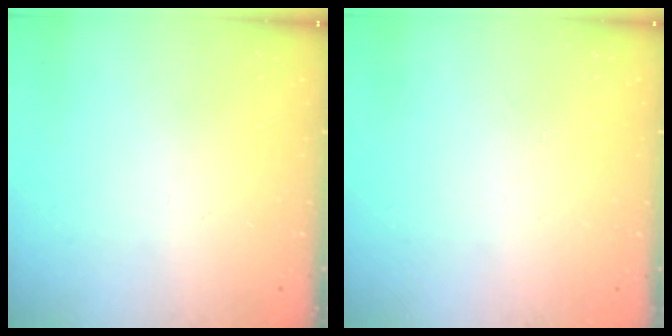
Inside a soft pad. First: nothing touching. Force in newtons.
{"total": 2.2, "press": 2.2, "slide": 0.1}